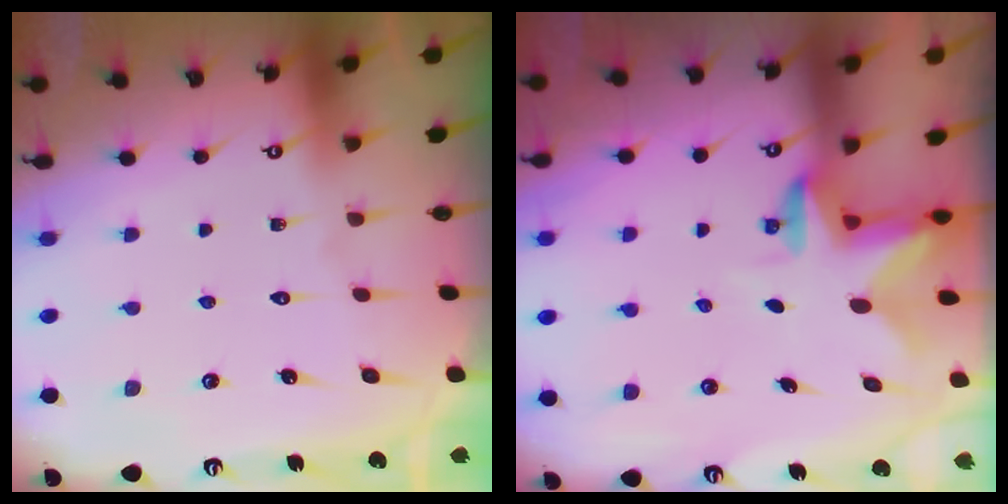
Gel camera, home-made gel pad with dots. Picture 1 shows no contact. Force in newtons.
{"total": 2.4, "press": 2.4, "slide": 0.4}